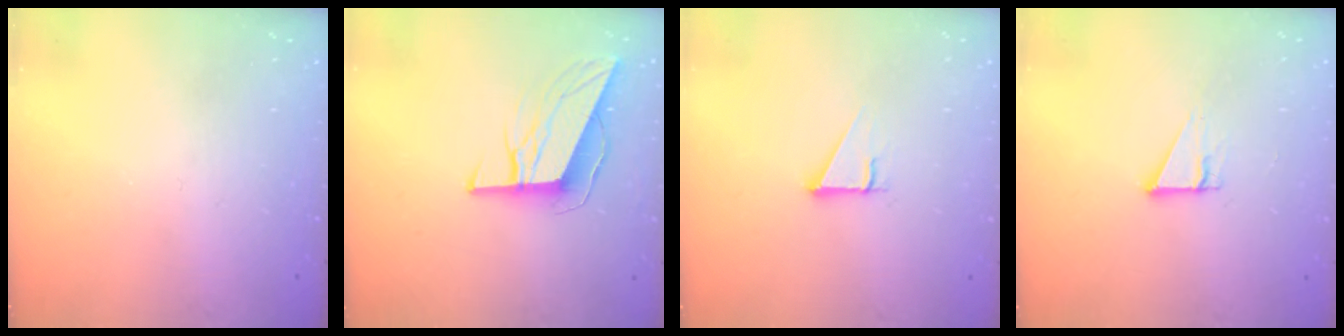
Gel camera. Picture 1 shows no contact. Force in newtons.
{"total": 10.3, "press": 9.8, "slide": 3.0}
{"total": 2.8, "press": 2.8, "slide": 0.0}
{"total": 3.1, "press": 3.1, "slide": 0.2}